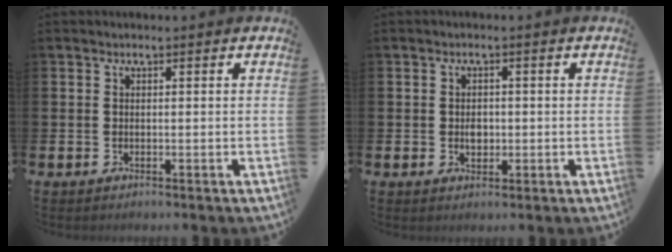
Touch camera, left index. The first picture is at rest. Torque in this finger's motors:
{"motor_torque": [0.31, -0.24, 0.02, 0.06]}